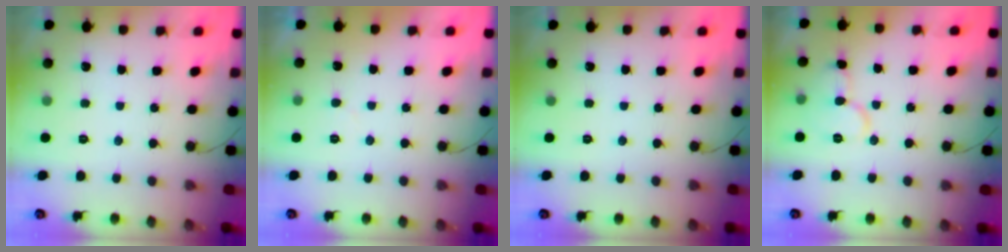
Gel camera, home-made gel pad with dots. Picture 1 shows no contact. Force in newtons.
{"total": 3.2, "press": 3.2, "slide": 0.3}
{"total": 0.0}
{"total": 9.5, "press": 9.5, "slide": 0.7}